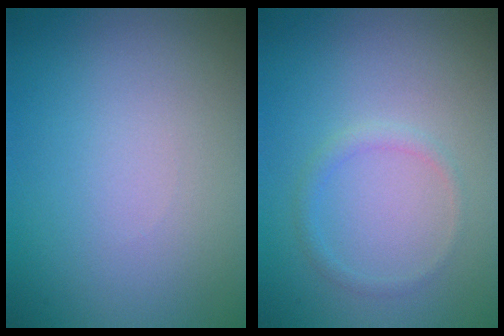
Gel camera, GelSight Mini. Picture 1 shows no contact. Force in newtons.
{"total": 1.2, "press": 1.2, "slide": 0.0}